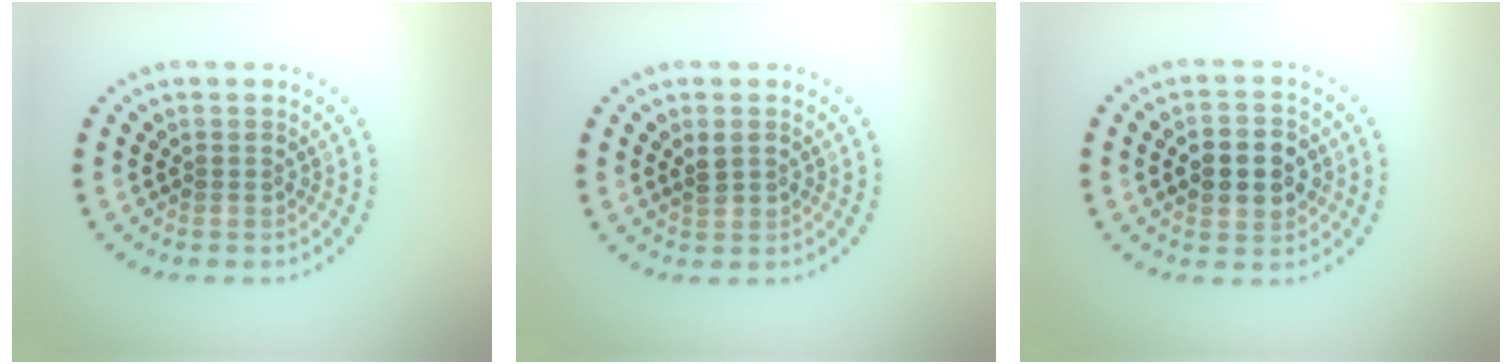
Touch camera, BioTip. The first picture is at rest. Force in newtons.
{"total": 1.2, "press": 1.2, "slide": 0.2}
{"total": 4.7, "press": 4.7, "slide": 0.3}